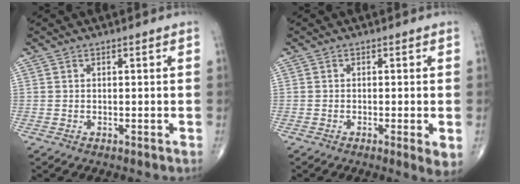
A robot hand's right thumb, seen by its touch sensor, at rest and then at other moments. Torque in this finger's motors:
{"motor_torque": [-0.13, 0.30, -0.23, -0.21, -0.03]}